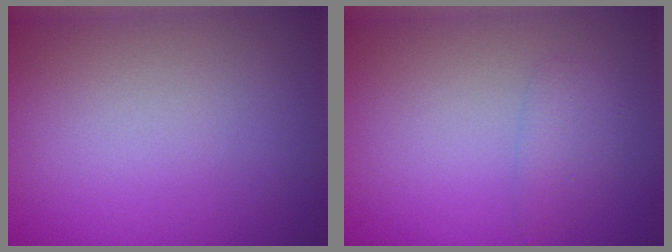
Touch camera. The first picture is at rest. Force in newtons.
{"total": 1.4, "press": 1.4, "slide": 0.1}